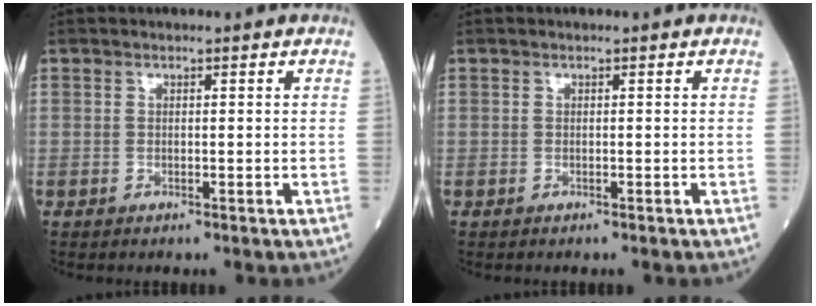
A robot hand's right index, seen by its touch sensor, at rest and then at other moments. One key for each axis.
{"total": 0.0}